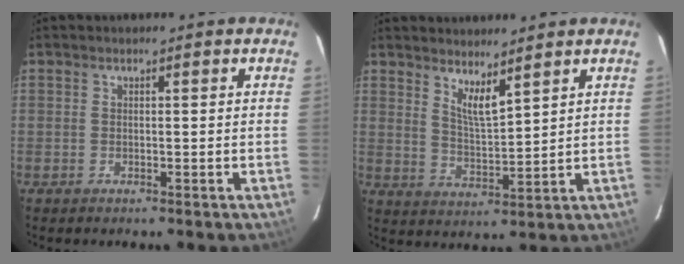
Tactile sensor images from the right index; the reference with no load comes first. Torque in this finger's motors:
{"motor_torque": [0.07, 0.12, 0.06, 0.02]}